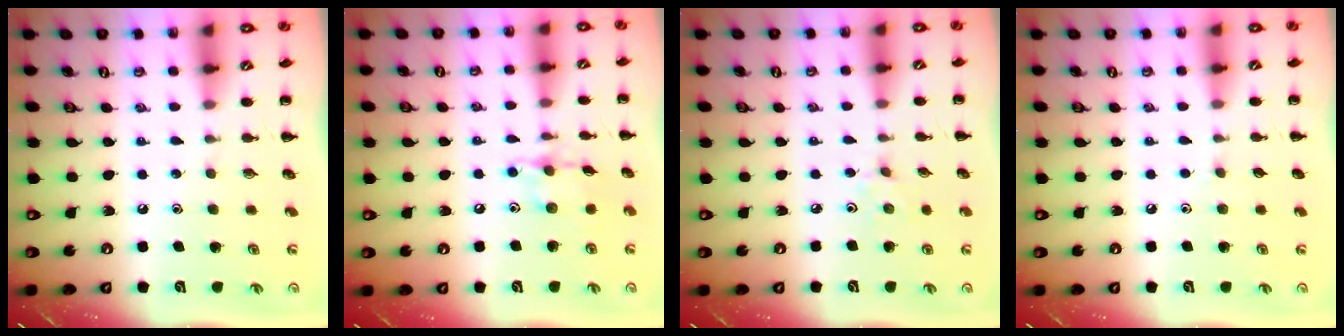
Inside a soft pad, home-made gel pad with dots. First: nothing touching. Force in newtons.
{"total": 9.2, "press": 9.2, "slide": 0.4}
{"total": 2.5, "press": 2.4, "slide": 0.9}
{"total": 2.9, "press": 2.7, "slide": 1.1}